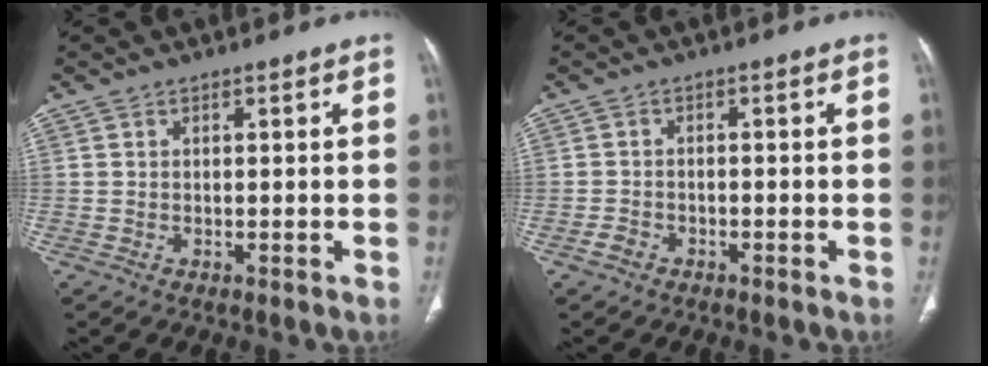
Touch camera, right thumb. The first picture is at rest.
{"total": 1.9, "force": [-1.3, 1.2, 0.7], "torque": [-0.019, 0.009, -0.024]}